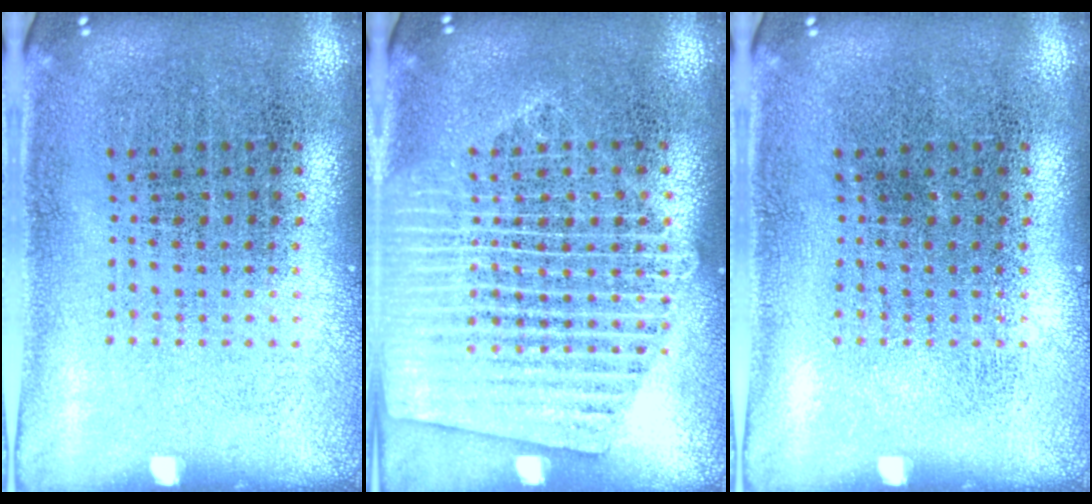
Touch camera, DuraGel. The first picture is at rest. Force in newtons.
{"total": 1.8, "press": 1.8, "slide": 0.3}
{"total": 0.0}